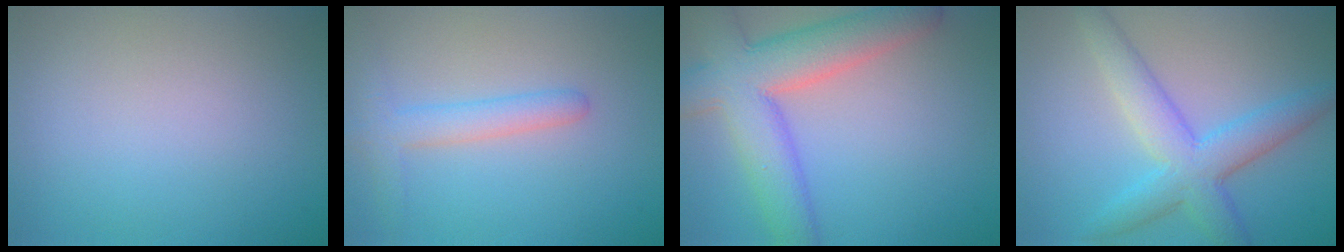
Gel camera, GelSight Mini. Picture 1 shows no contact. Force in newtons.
{"total": 3.0, "press": 3.0, "slide": 0.2}
{"total": 8.8, "press": 8.8, "slide": 0.6}
{"total": 5.8, "press": 5.8, "slide": 0.2}